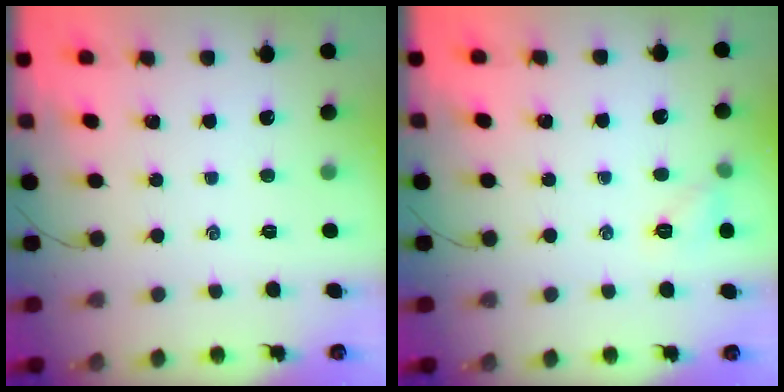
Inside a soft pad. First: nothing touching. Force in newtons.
{"total": 6.0, "press": 5.7, "slide": 1.7}